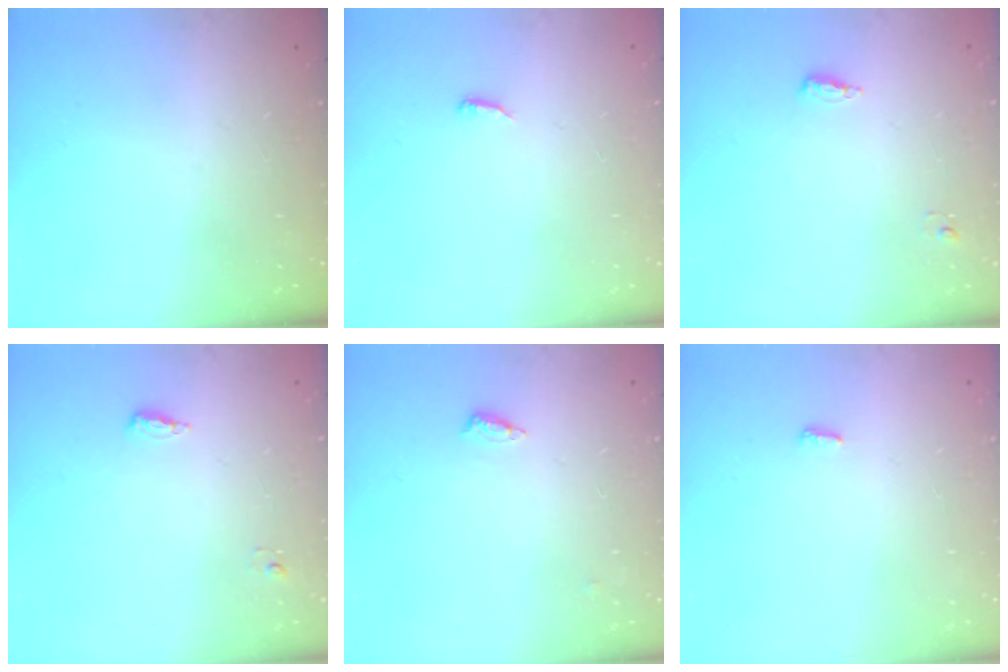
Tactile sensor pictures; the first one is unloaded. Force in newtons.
{"total": 4.3, "press": 4.2, "slide": 0.6}
{"total": 4.6, "press": 4.4, "slide": 1.1}
{"total": 4.6, "press": 4.4, "slide": 1.1}
{"total": 4.4, "press": 4.1, "slide": 1.4}
{"total": 2.8, "press": 2.8, "slide": 0.5}